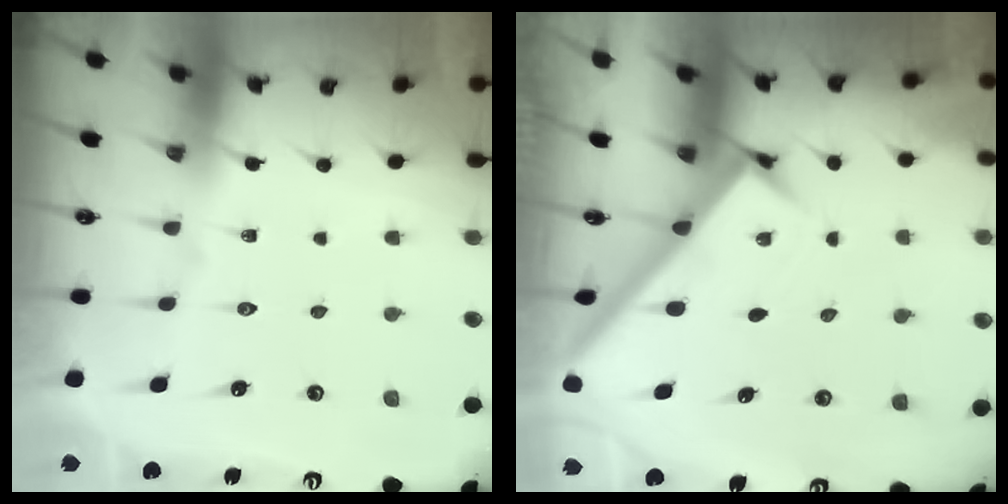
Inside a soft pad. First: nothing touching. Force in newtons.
{"total": 2.6, "press": 2.6, "slide": 0.3}